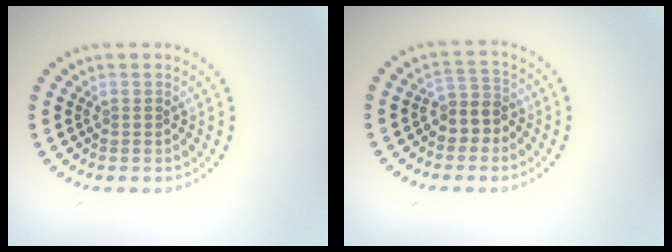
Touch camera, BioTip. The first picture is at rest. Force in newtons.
{"total": 2.6, "press": 2.2, "slide": 1.4}